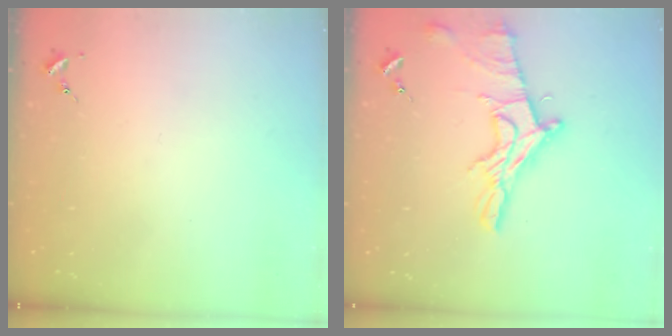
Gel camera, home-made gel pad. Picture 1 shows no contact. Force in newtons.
{"total": 14.1, "press": 14.1, "slide": 1.3}